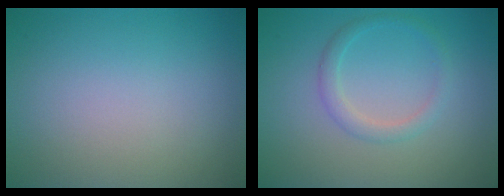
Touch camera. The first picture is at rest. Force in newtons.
{"total": 1.7, "press": 1.7, "slide": 0.0}